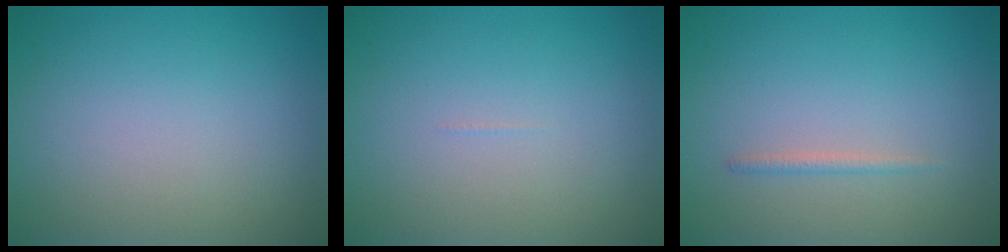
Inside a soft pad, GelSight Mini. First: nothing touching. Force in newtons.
{"total": 0.0}
{"total": 0.8, "press": 0.8, "slide": 0.0}